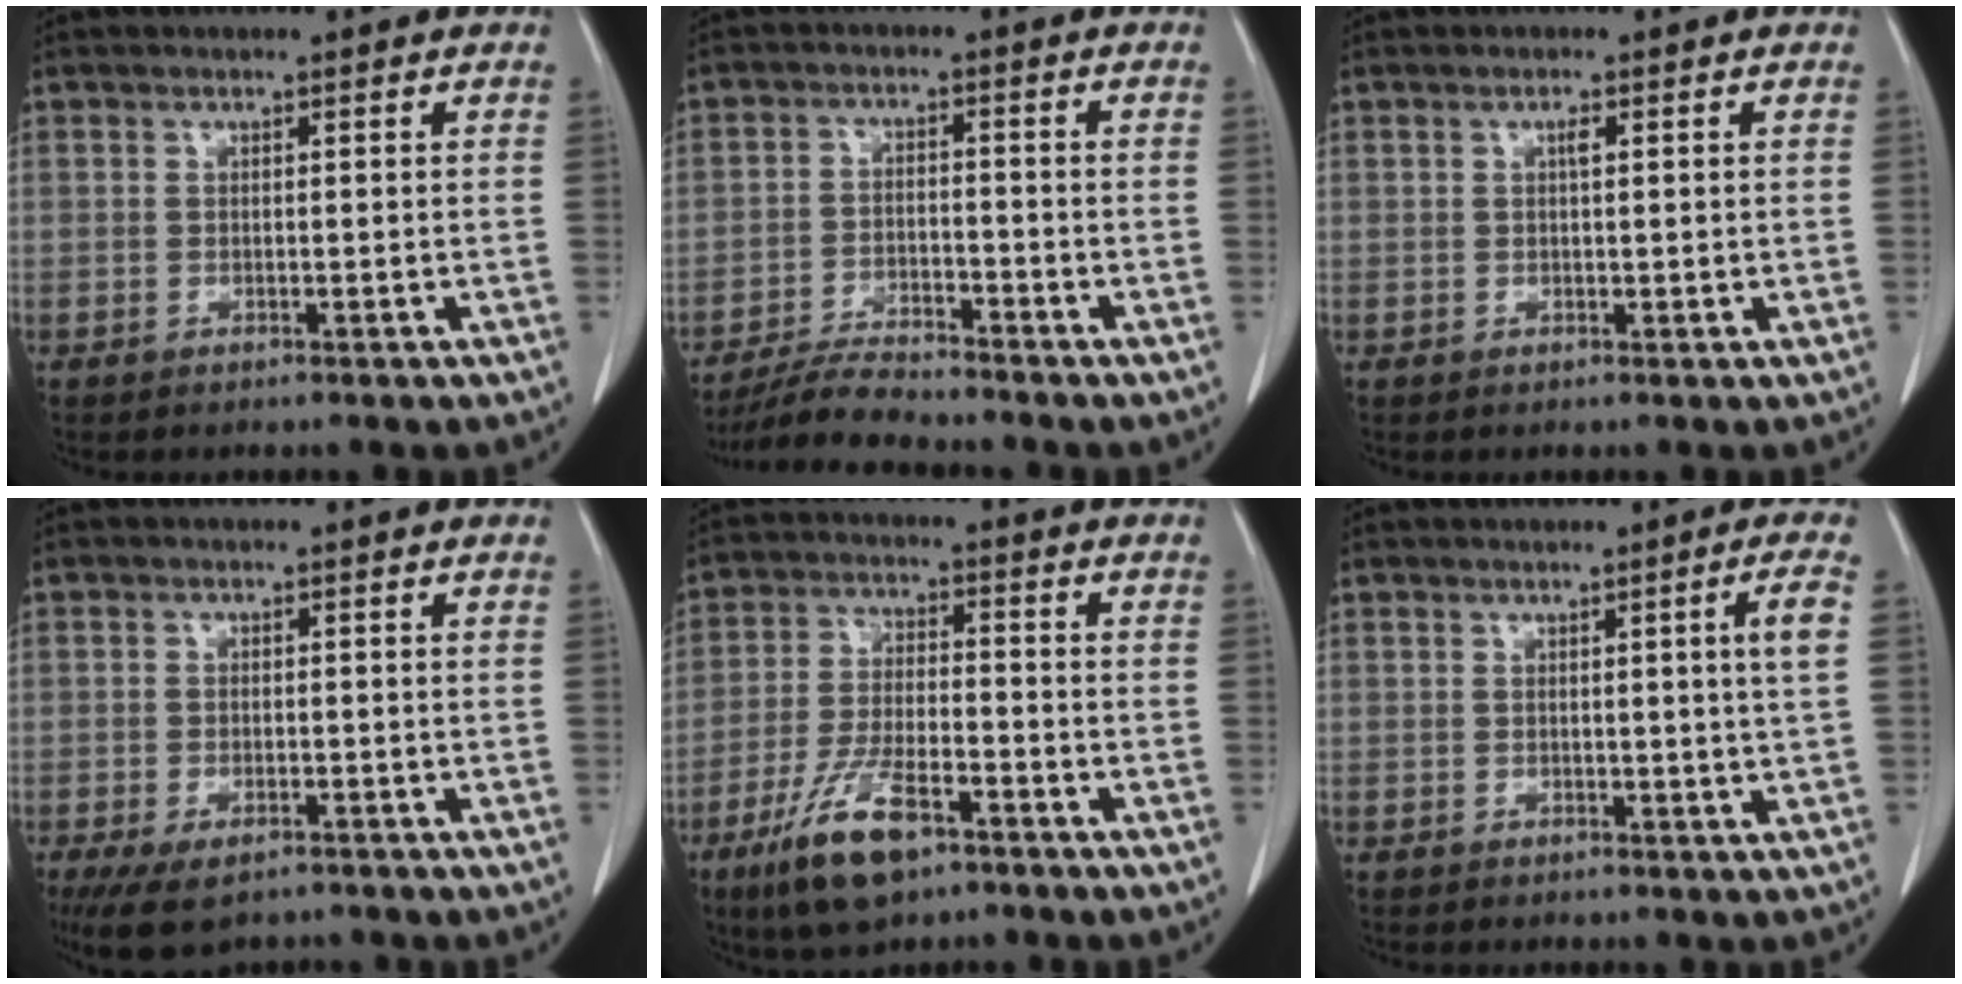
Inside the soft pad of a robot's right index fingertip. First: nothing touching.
{"total": 5.6, "force": [-5.5, 0.1, 1.3], "torque": [-0.023, -0.014, -0.103]}
{"total": 1.2, "force": [0.5, 0.3, 1.0], "torque": [-0.015, 0.001, 0.005]}
{"total": 6.1, "force": [-4.1, 2.8, 3.6], "torque": [-0.060, -0.009, -0.066]}
{"total": 10.6, "force": [-6.3, 3.3, 8.0], "torque": [-0.161, -0.014, -0.114]}
{"total": 3.4, "force": [0.8, -0.9, 3.2], "torque": [-0.047, -0.007, 0.012]}